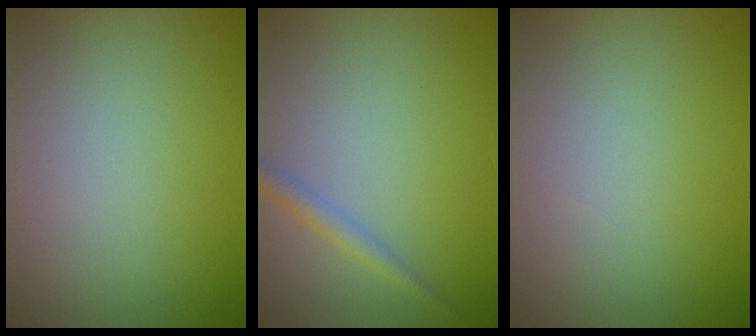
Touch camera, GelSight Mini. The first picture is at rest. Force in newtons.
{"total": 1.5, "press": 1.5, "slide": 0.0}
{"total": 0.0}